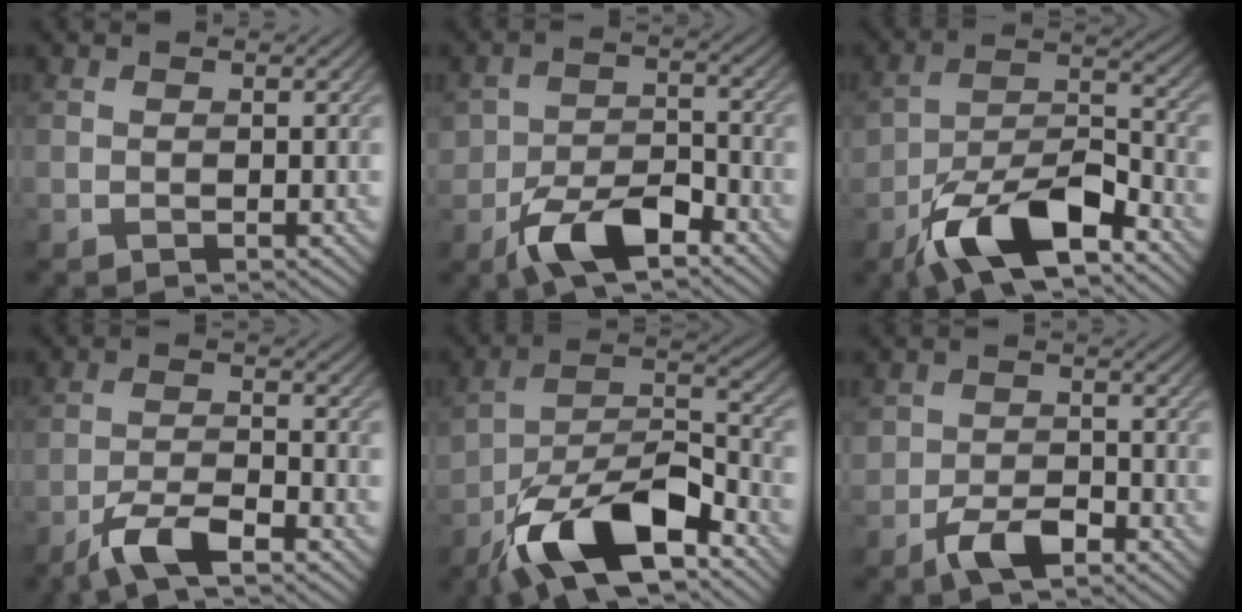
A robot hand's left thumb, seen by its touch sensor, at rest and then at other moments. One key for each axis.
{"total": 7.7, "fx": -4.6, "fy": 3.9, "fz": 4.8, "tx": -0.081, "ty": 0.003, "tz": -0.092}
{"total": 12.5, "fx": -7.8, "fy": 5.1, "fz": 8.3, "tx": -0.147, "ty": -0.002, "tz": -0.154}
{"total": 6.6, "fx": -4.7, "fy": 1.6, "fz": 4.4, "tx": -0.091, "ty": -0.001, "tz": -0.091}
{"total": 14.6, "fx": -8.9, "fy": 5.8, "fz": 9.9, "tx": -0.179, "ty": -0.004, "tz": -0.174}
{"total": 4.6, "fx": -2.8, "fy": 2.4, "fz": 2.8, "tx": -0.048, "ty": -0.002, "tz": -0.055}